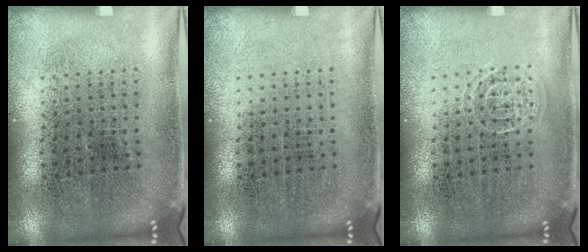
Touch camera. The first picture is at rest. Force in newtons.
{"total": 0.0}
{"total": 1.1, "press": 1.1, "slide": 0.2}